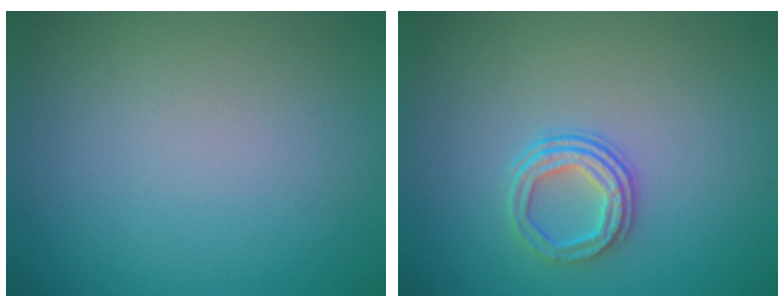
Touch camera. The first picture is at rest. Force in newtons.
{"total": 2.8, "press": 2.3, "slide": 1.5}